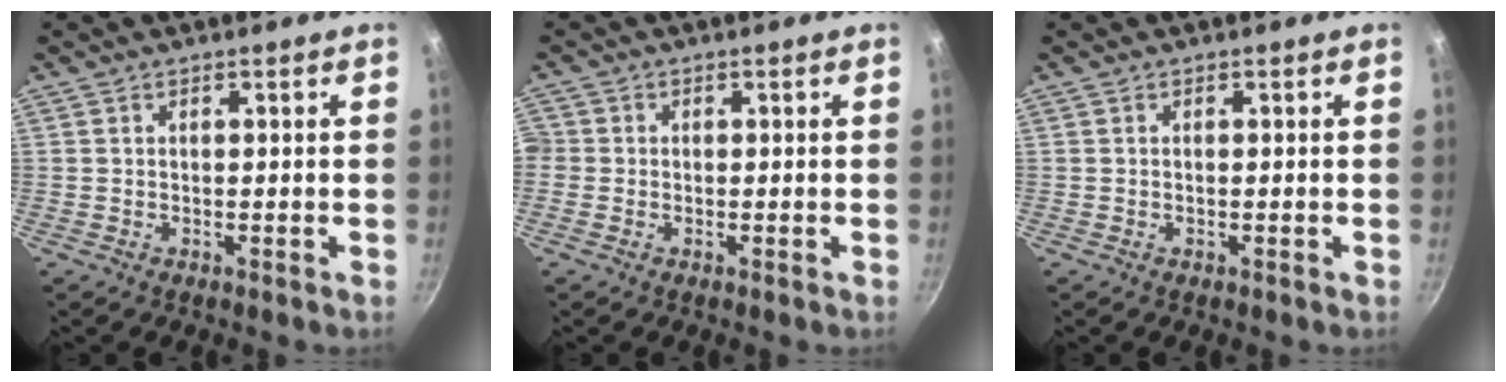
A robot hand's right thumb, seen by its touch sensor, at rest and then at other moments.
{"total": 1.9, "force": [-0.6, 1.8, 0.3], "torque": [-0.002, 0.004, -0.016]}
{"total": 0.0}